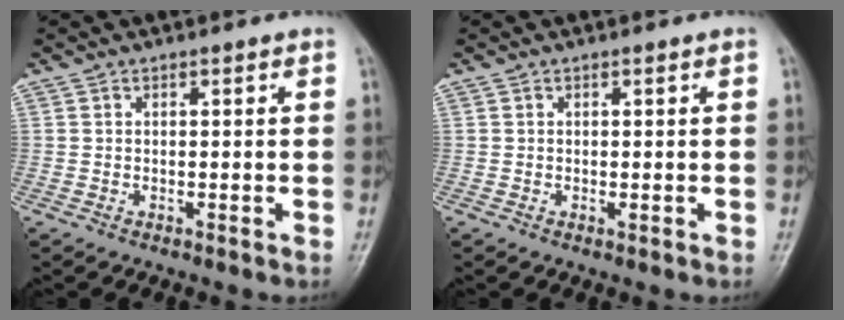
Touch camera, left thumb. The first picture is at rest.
{"total": 0.7, "force": [0.0, 0.2, 0.6], "torque": [-0.008, 0.000, 0.003]}